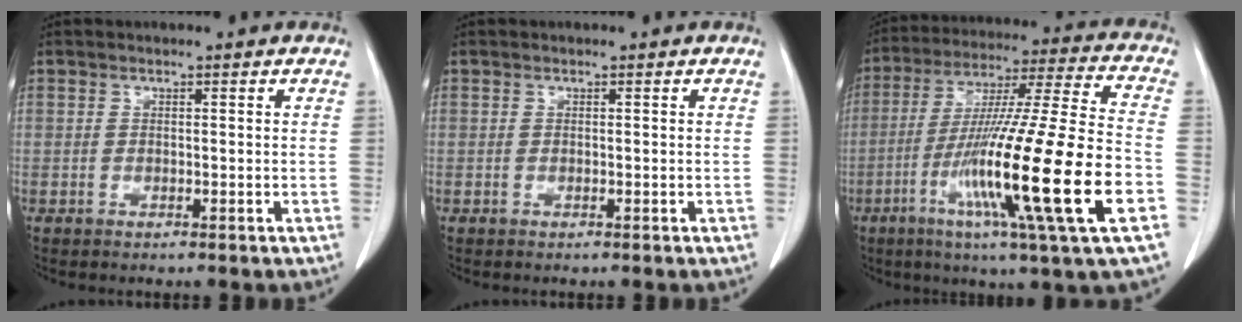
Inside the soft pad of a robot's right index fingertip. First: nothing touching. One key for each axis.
{"total": 0.0}
{"total": 24.5, "fx": -7.9, "fy": -0.5, "fz": 23.2, "tx": -0.403, "ty": -0.037, "tz": -0.146}